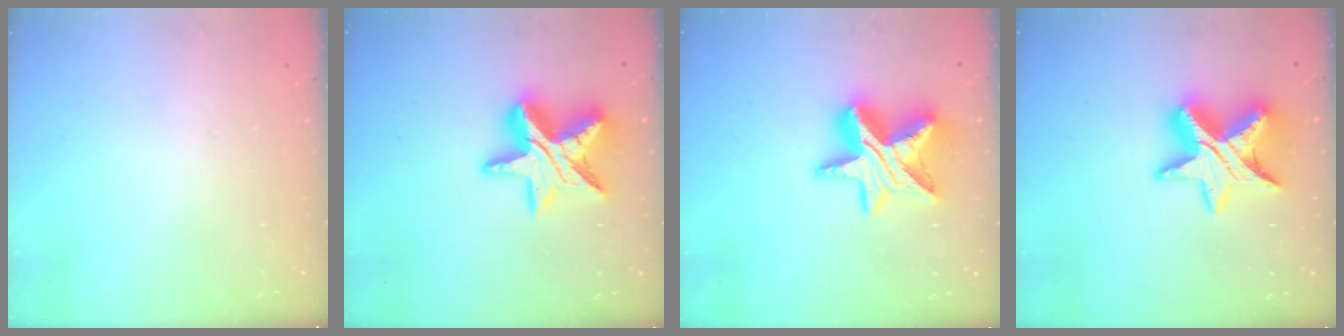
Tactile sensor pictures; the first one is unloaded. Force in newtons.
{"total": 19.1, "press": 19.1, "slide": 1.3}
{"total": 17.8, "press": 17.8, "slide": 1.1}
{"total": 16.0, "press": 15.9, "slide": 1.0}